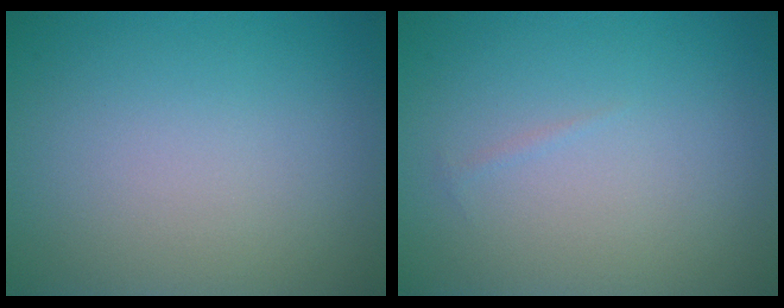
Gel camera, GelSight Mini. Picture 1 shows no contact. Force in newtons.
{"total": 0.8, "press": 0.8, "slide": 0.2}